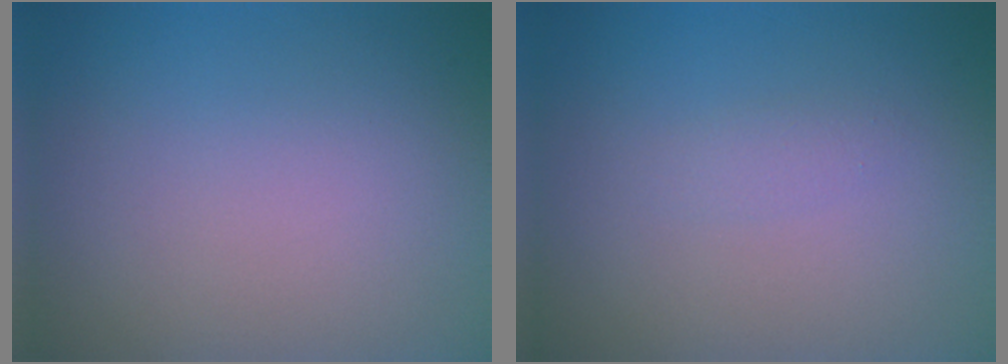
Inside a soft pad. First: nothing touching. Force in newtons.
{"total": 0.8, "press": 0.8, "slide": 0.1}